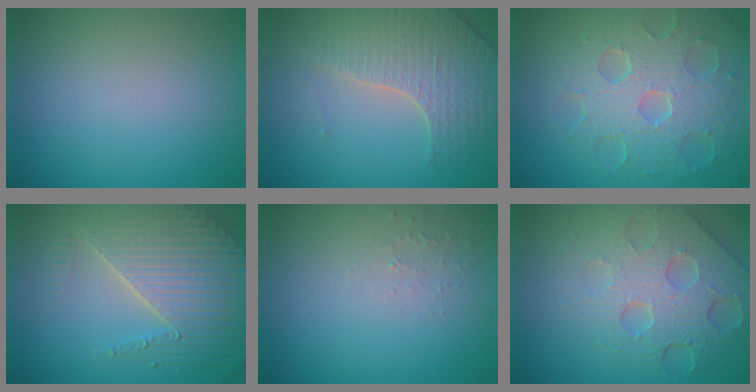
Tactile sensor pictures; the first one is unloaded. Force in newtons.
{"total": 3.8, "press": 3.6, "slide": 1.0}
{"total": 8.5, "press": 5.9, "slide": 6.1}
{"total": 6.3, "press": 5.0, "slide": 3.7}
{"total": 0.8, "press": 0.8, "slide": 0.3}
{"total": 8.2, "press": 5.7, "slide": 5.9}